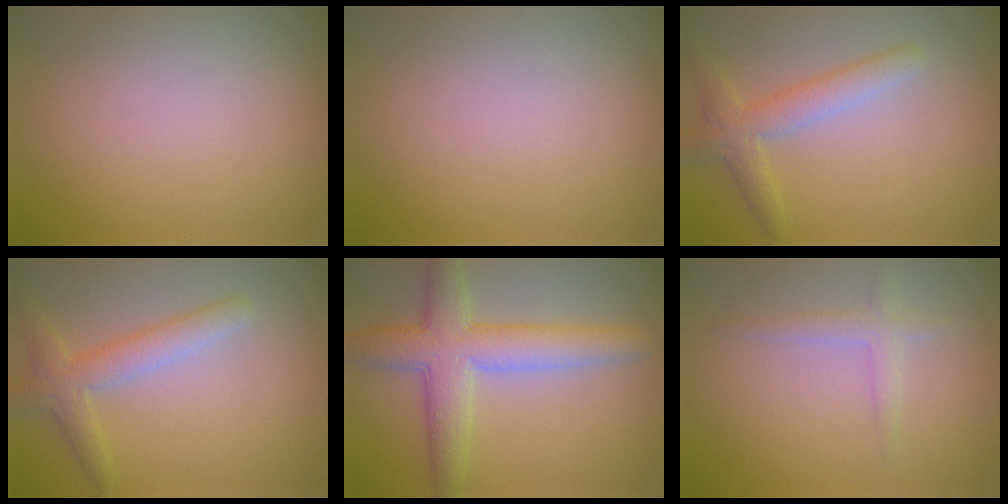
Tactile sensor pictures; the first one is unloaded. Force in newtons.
{"total": 0.0}
{"total": 3.2, "press": 3.2, "slide": 0.2}
{"total": 3.2, "press": 3.2, "slide": 0.2}
{"total": 6.0, "press": 6.0, "slide": 0.4}
{"total": 1.5, "press": 1.5, "slide": 0.1}